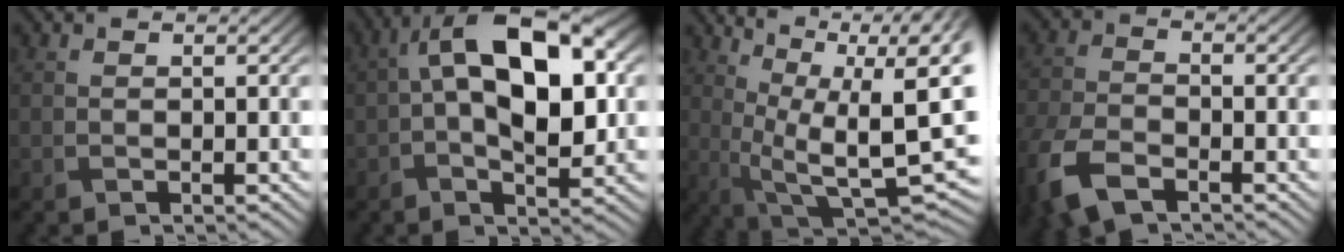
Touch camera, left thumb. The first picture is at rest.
{"total": 14.8, "force": [2.1, 7.6, 12.5], "torque": [-0.208, 0.021, 0.026]}
{"total": 16.8, "force": [3.9, 7.3, 14.6], "torque": [-0.228, 0.007, 0.078]}
{"total": 8.0, "force": [-5.0, 3.9, 4.9], "torque": [-0.125, -0.025, -0.106]}